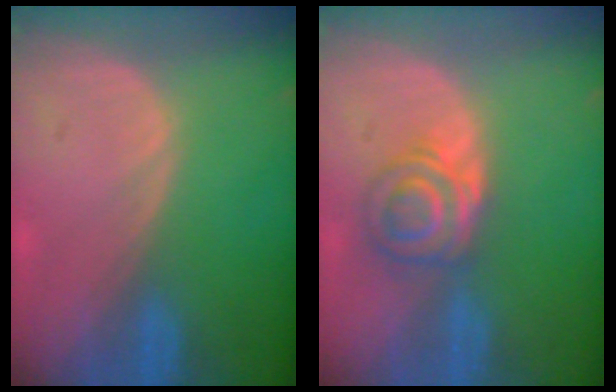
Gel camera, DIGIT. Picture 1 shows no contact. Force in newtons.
{"total": 5.6, "press": 5.3, "slide": 1.9}